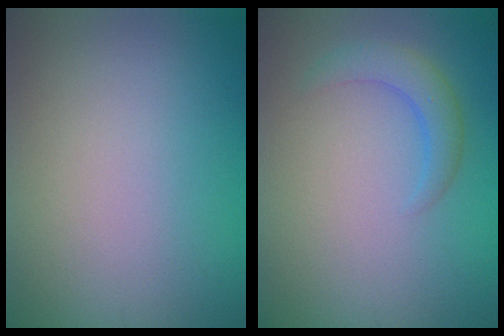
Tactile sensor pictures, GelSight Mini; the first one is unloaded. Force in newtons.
{"total": 2.4, "press": 2.4, "slide": 0.1}